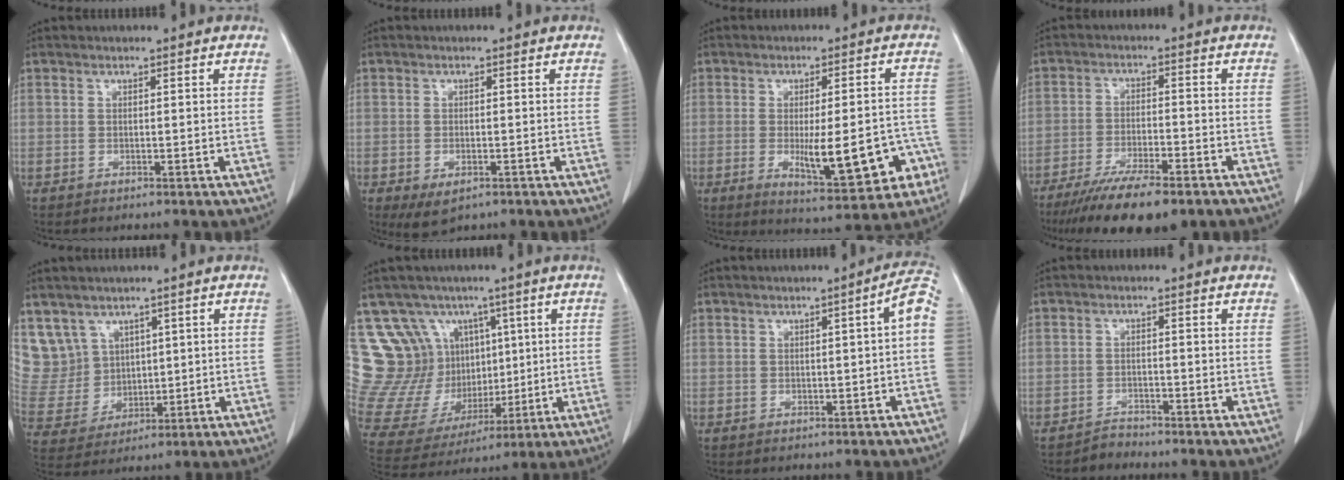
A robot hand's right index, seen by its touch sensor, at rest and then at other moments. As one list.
[{"total": 3.8, "force": [-1.8, 1.9, 2.7], "torque": [-0.050, -0.007, -0.016]}, {"total": 13.1, "force": [-3.8, 3.7, 12.0], "torque": [-0.157, 0.003, -0.036]}, {"total": 13.6, "force": [-10.4, 2.5, 8.5], "torque": [-0.138, -0.028, -0.162]}, {"total": 9.7, "force": [5.5, 8.0, 0.9], "torque": [-0.038, 0.039, 0.136]}, {"total": 16.3, "force": [7.1, 13.4, 5.9], "torque": [-0.132, 0.058, 0.171]}, {"total": 3.6, "force": [-0.5, 0.2, 3.5], "torque": [-0.040, 0.007, -0.007]}, {"total": 1.7, "force": [-1.5, 0.2, -0.8], "torque": [0.021, -0.004, -0.027]}]